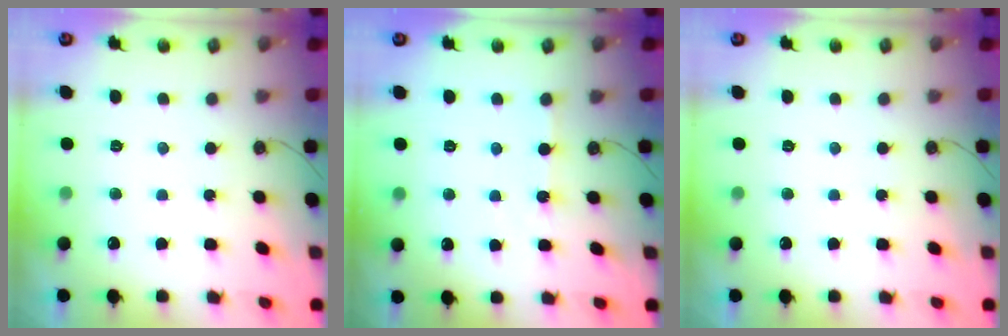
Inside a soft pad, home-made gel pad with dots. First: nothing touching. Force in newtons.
{"total": 2.7, "press": 2.7, "slide": 0.4}
{"total": 0.0}